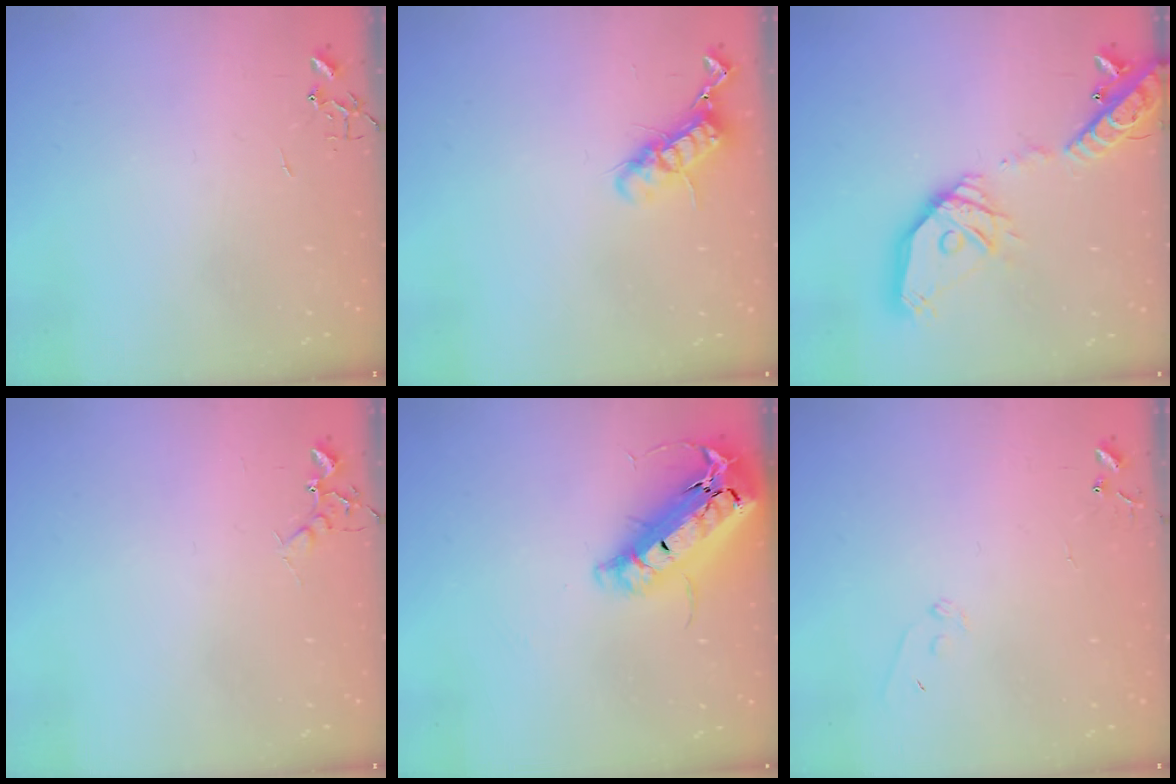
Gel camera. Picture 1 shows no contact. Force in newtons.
{"total": 11.9, "press": 11.9, "slide": 0.8}
{"total": 21.9, "press": 21.6, "slide": 3.8}
{"total": 5.8, "press": 5.7, "slide": 1.0}
{"total": 25.0, "press": 24.5, "slide": 4.9}
{"total": 6.8, "press": 6.7, "slide": 0.5}